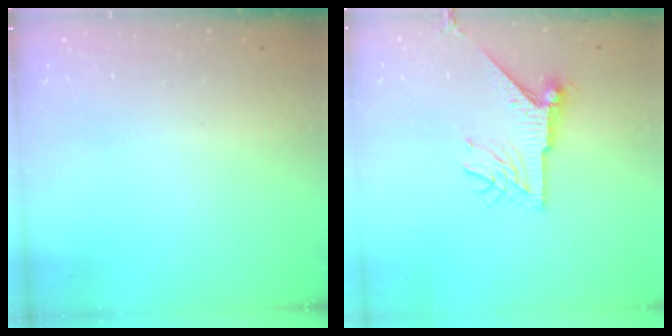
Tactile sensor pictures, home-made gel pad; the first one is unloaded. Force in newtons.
{"total": 8.8, "press": 8.8, "slide": 0.1}